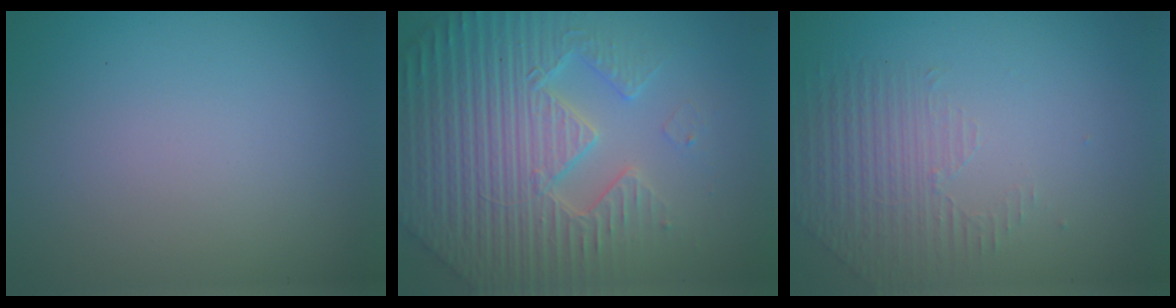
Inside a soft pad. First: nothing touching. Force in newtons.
{"total": 7.7, "press": 7.4, "slide": 2.0}
{"total": 1.5, "press": 0.9, "slide": 1.2}